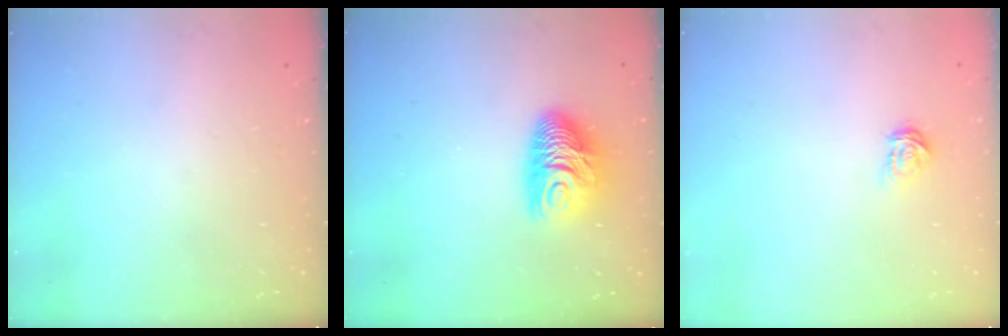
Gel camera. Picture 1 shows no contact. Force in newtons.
{"total": 10.7, "press": 10.6, "slide": 0.7}
{"total": 3.6, "press": 3.6, "slide": 0.4}